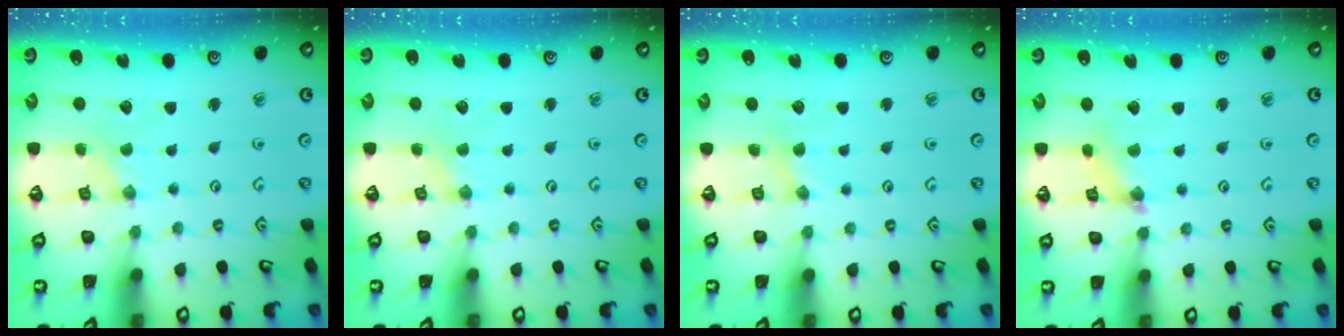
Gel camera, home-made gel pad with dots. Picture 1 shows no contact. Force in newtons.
{"total": 0.5, "press": 0.5, "slide": 0.1}
{"total": 2.2, "press": 2.2, "slide": 0.4}
{"total": 2.5, "press": 2.5, "slide": 0.2}